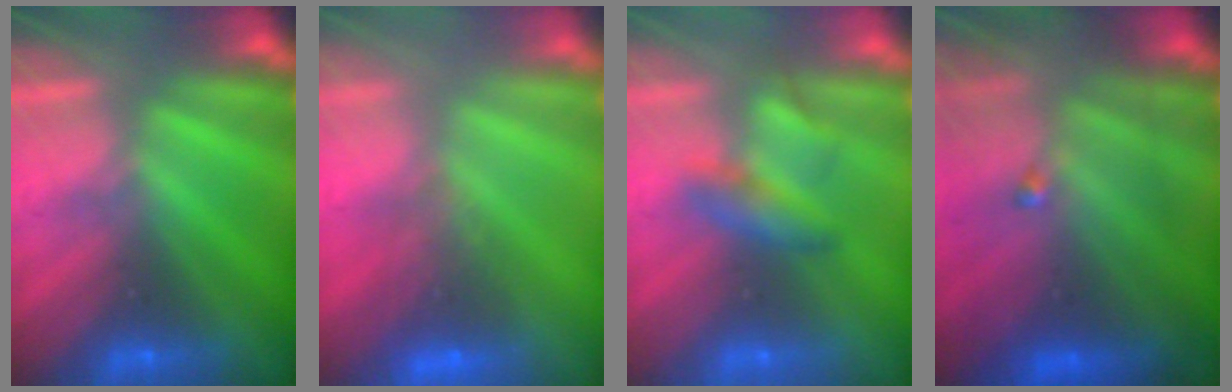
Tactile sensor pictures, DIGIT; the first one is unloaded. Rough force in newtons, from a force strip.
{"total": 8.2}
{"total": 2.2}
{"total": 7.2}